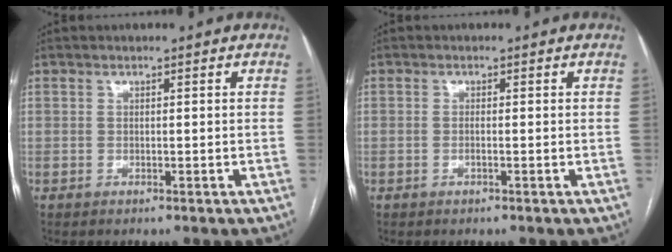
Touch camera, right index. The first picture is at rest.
{"total": 0.6, "force": [-0.2, 0.1, 0.6], "torque": [-0.012, 0.000, -0.002]}